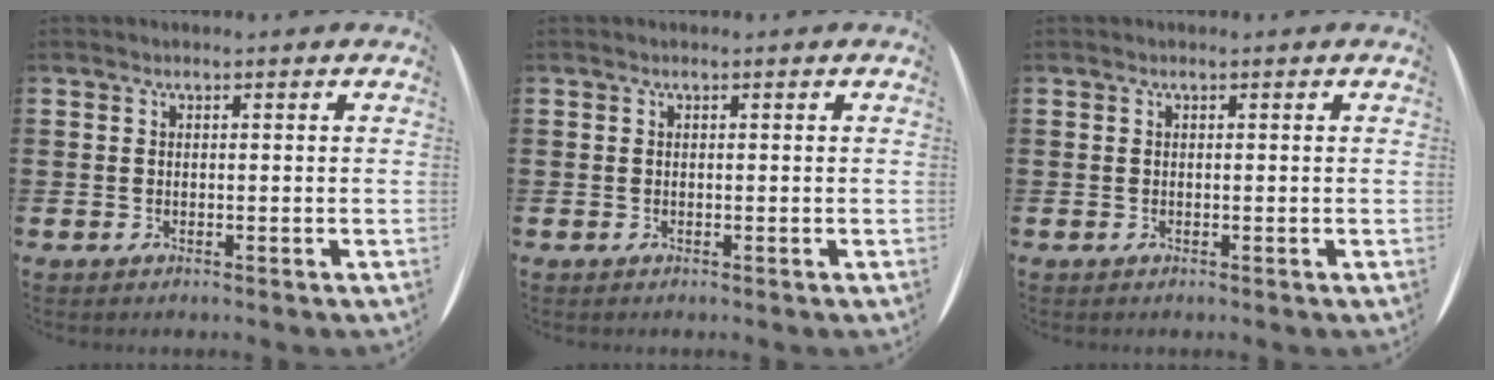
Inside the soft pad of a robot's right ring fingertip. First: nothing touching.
{"total": 0.0}
{"total": 0.0}